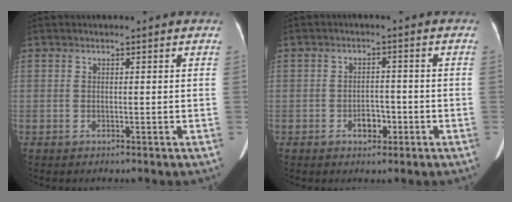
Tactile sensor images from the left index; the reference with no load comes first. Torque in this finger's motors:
{"motor_torque": [0.30, 0.29, 0.00, 0.02]}